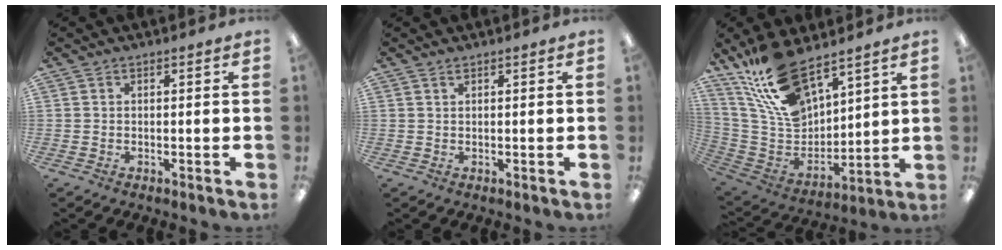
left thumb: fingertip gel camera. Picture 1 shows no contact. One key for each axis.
{"total": 0.7, "fx": 0.5, "fy": 0.2, "fz": 0.4, "tx": -0.010, "ty": 0.003, "tz": 0.009}
{"total": 19.3, "fx": 14.0, "fy": 8.6, "fz": 10.1, "tx": -0.216, "ty": -0.075, "tz": 0.256}